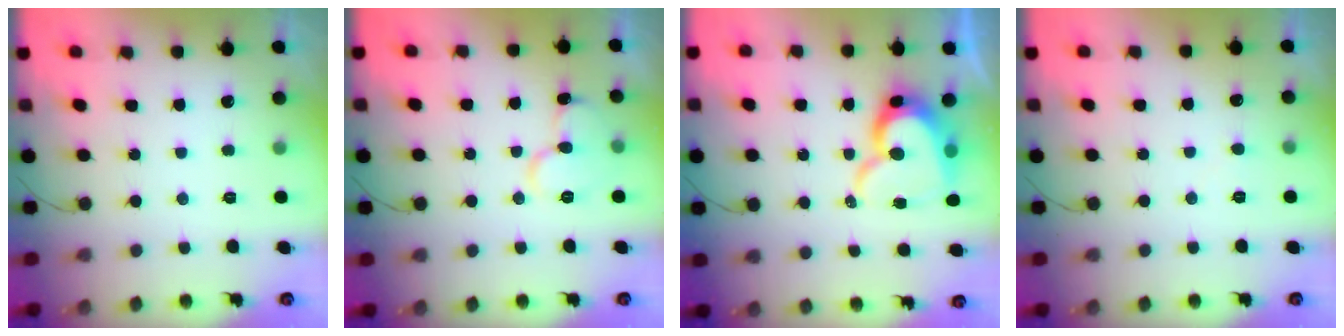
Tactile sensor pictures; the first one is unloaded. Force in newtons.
{"total": 9.9, "press": 9.8, "slide": 1.1}
{"total": 14.7, "press": 14.6, "slide": 1.2}
{"total": 3.8, "press": 3.8, "slide": 0.3}